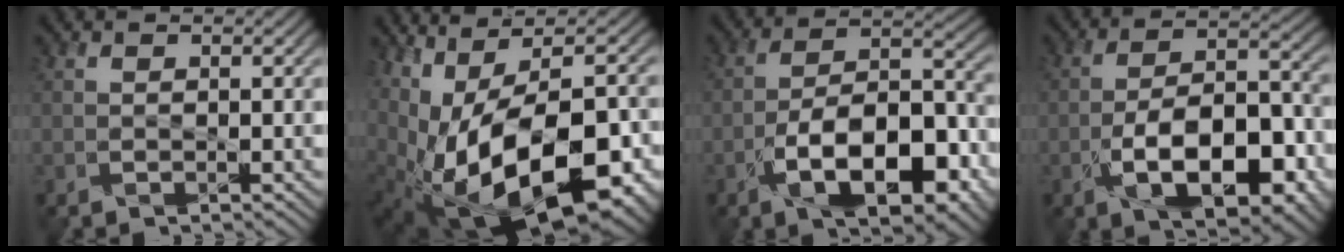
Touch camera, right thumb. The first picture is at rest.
{"total": 18.6, "force": [-4.5, 9.8, 15.2], "torque": [-0.250, -0.025, -0.043]}
{"total": 13.7, "force": [-6.5, 6.2, 10.4], "torque": [-0.180, -0.007, -0.118]}
{"total": 12.5, "force": [-5.1, 5.9, 9.8], "torque": [-0.169, -0.007, -0.091]}